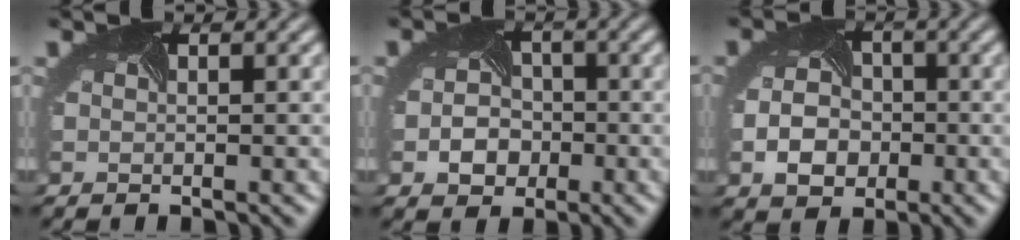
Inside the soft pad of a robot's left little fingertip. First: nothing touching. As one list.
[{"total": 3.8, "force": [-1.4, 3.1, 1.7], "torque": [-0.029, -0.003, -0.015]}, {"total": 4.1, "force": [-1.6, 3.1, 2.1], "torque": [-0.047, -0.006, -0.021]}]